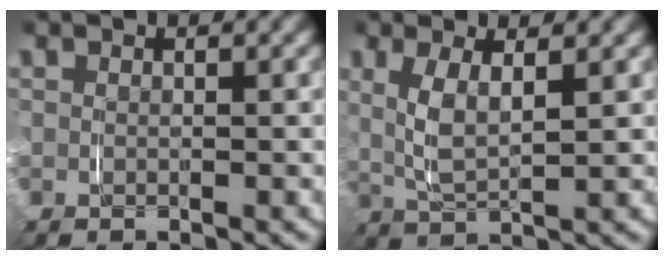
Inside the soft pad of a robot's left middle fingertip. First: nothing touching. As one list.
[{"total": 3.9, "force": [1.0, 1.7, 3.3], "torque": [-0.081, -0.006, 0.021]}]